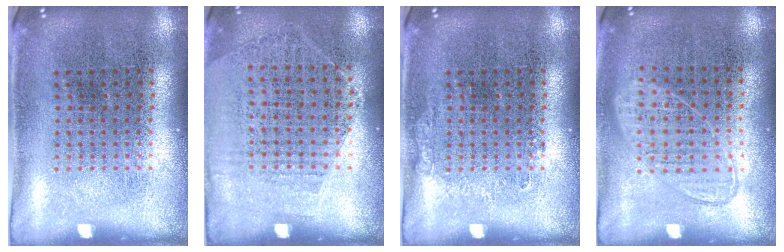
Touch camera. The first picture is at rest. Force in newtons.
{"total": 1.3, "press": 1.0, "slide": 0.8}
{"total": 0.6, "press": 0.5, "slide": 0.2}
{"total": 0.9, "press": 0.9, "slide": 0.3}